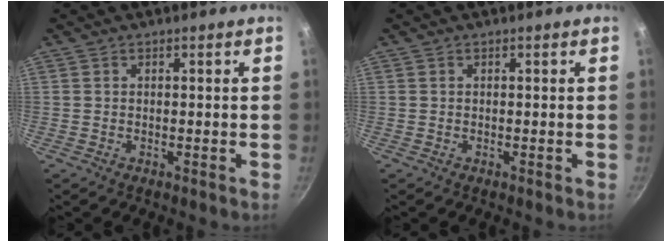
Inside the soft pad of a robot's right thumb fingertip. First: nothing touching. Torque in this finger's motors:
{"motor_torque": [0.00, 0.00, 0.07, 0.35, 0.01]}